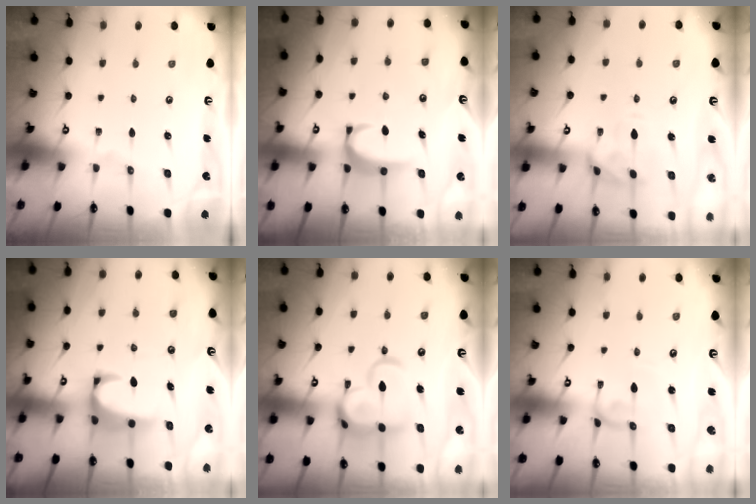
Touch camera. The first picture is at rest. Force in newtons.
{"total": 2.8, "press": 2.8, "slide": 0.4}
{"total": 3.0, "press": 2.7, "slide": 1.3}
{"total": 3.9, "press": 3.8, "slide": 1.0}
{"total": 8.6, "press": 8.5, "slide": 1.6}
{"total": 2.2, "press": 2.2, "slide": 0.1}